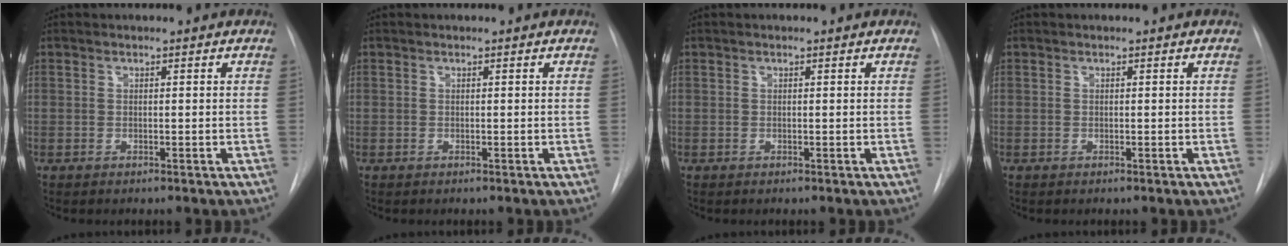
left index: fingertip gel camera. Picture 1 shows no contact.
{"total": 0.0}
{"total": 0.0}
{"total": 0.0}